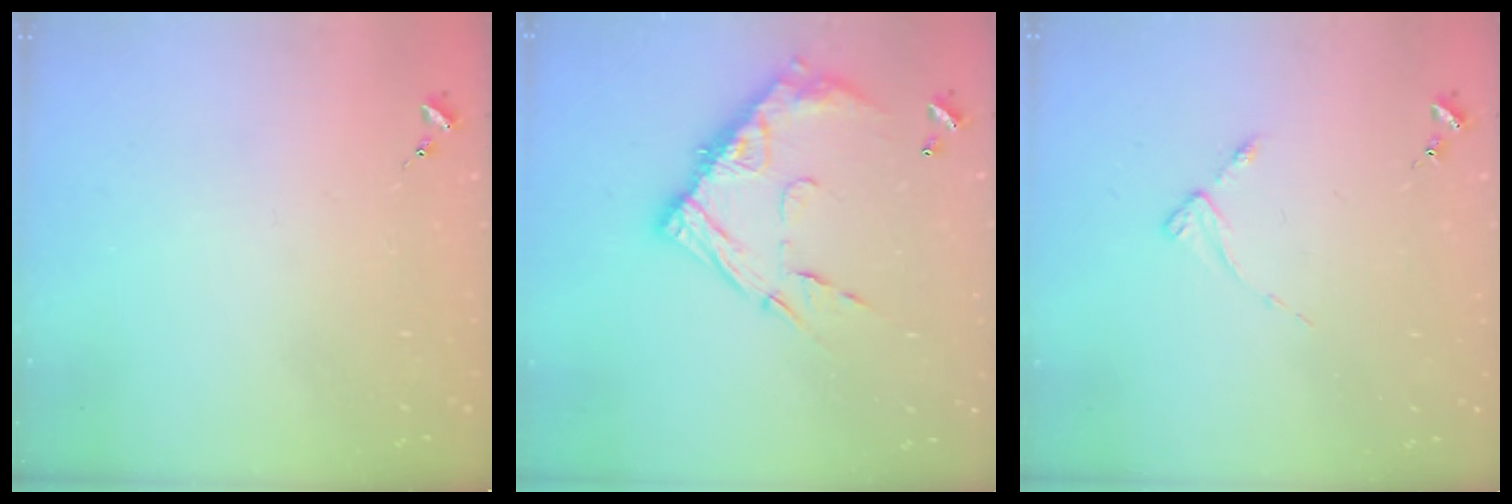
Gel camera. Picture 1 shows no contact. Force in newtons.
{"total": 16.0, "press": 15.9, "slide": 1.4}
{"total": 2.8, "press": 2.8, "slide": 0.3}